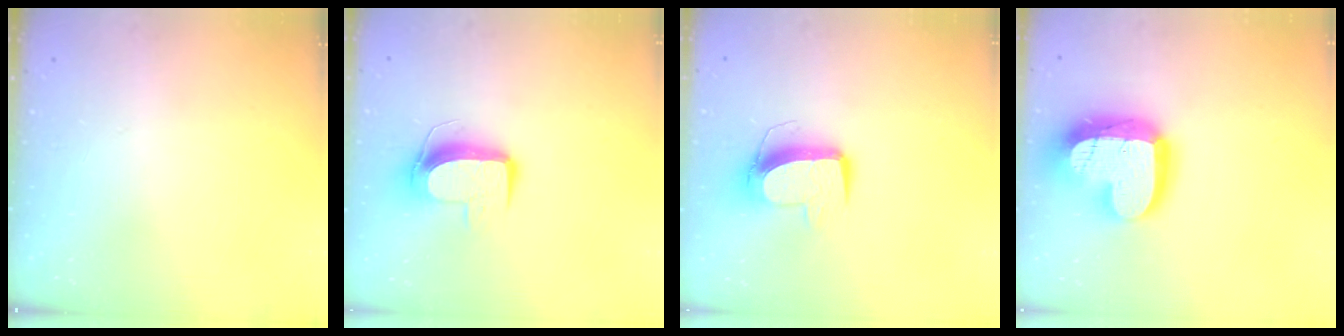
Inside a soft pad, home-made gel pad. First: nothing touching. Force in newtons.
{"total": 9.7, "press": 9.7, "slide": 0.4}
{"total": 10.9, "press": 10.9, "slide": 0.7}
{"total": 21.2, "press": 21.2, "slide": 1.7}